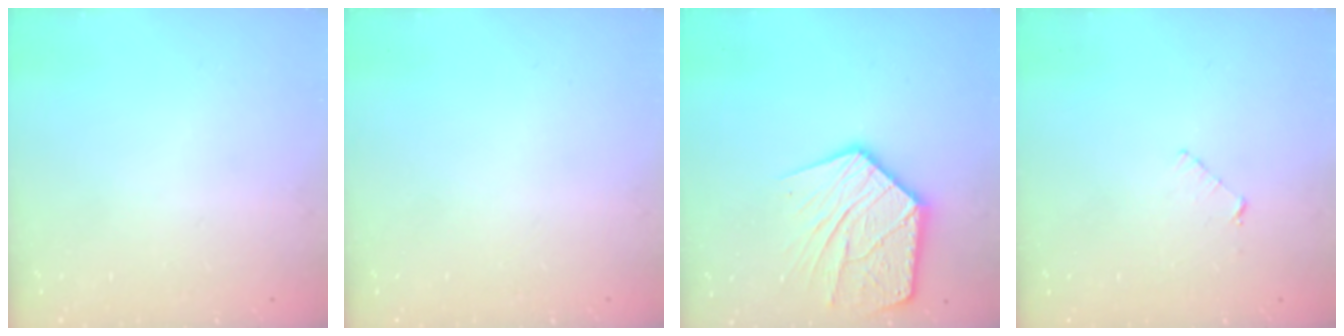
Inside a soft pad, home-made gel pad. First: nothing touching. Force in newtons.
{"total": 0.0}
{"total": 18.7, "press": 18.7, "slide": 1.7}
{"total": 3.5, "press": 3.5, "slide": 0.3}